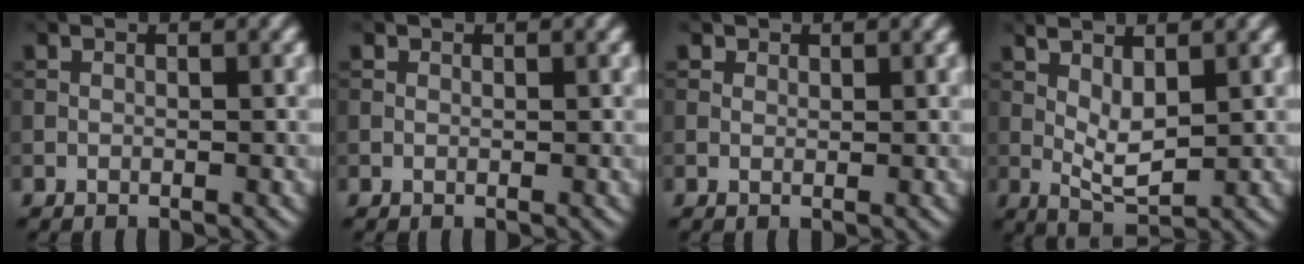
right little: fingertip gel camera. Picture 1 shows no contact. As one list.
[{"total": 1.0, "force": [-0.2, -0.6, -0.7], "torque": [0.002, 0.002, 0.013]}, {"total": 0.7, "force": [0.2, -0.2, -0.6], "torque": [-0.001, 0.001, 0.023]}, {"total": 2.4, "force": [0.4, 0.1, 2.4], "torque": [-0.064, -0.004, 0.032]}]